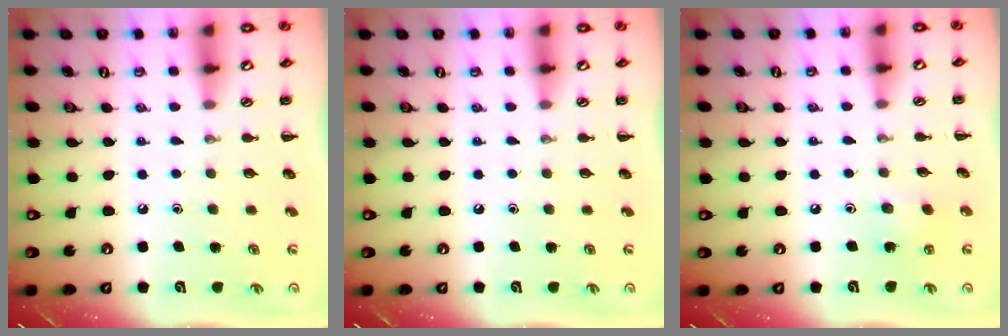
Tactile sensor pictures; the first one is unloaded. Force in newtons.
{"total": 0.0}
{"total": 3.7, "press": 3.5, "slide": 1.2}